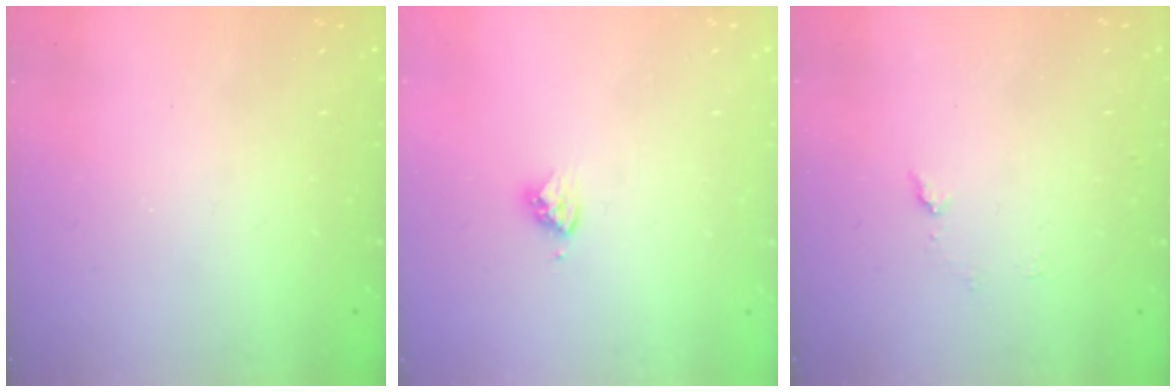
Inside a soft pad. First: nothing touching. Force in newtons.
{"total": 3.6, "press": 3.5, "slide": 0.7}
{"total": 5.2, "press": 5.1, "slide": 0.6}